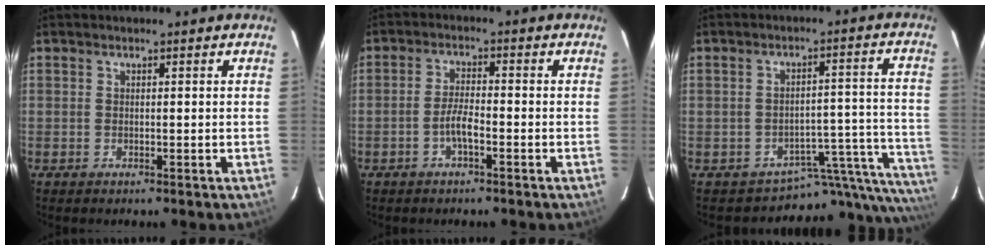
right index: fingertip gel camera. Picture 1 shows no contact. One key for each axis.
{"total": 3.6, "fx": -1.9, "fy": 0.7, "fz": 3.0, "tx": -0.066, "ty": 0.006, "tz": -0.037}
{"total": 11.9, "fx": -10.1, "fy": 5.1, "fz": 3.5, "tx": -0.009, "ty": 0.043, "tz": -0.139}